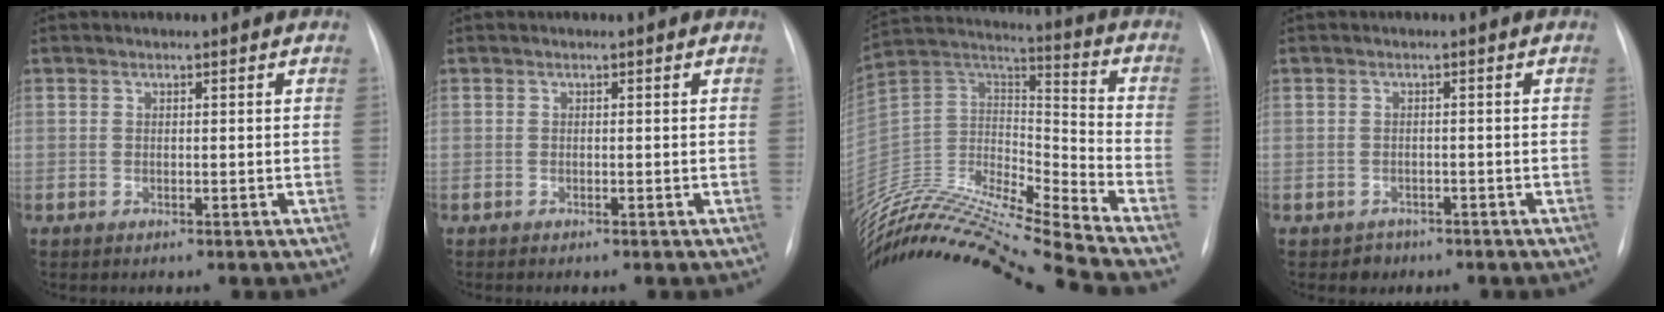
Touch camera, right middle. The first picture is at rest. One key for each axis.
{"total": 0.0}
{"total": 28.5, "fx": -26.1, "fy": -1.0, "fz": 11.5, "tx": -0.256, "ty": -0.021, "tz": -0.450}
{"total": 1.7, "fx": -1.1, "fy": 1.3, "fz": -0.2, "tx": 0.001, "ty": 0.006, "tz": -0.016}